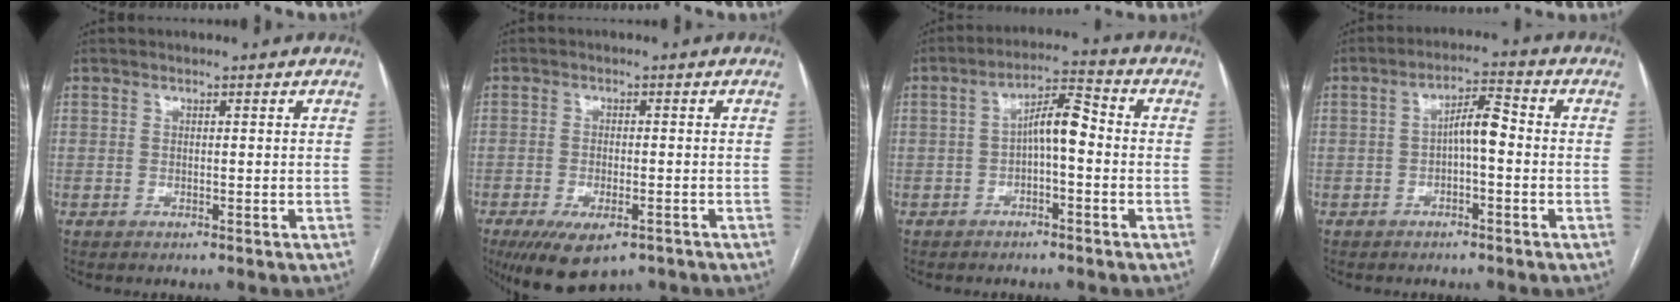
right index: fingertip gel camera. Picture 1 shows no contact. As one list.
[{"total": 8.4, "force": [-5.3, 3.3, 5.6], "torque": [-0.094, -0.014, -0.077]}, {"total": 6.1, "force": [-0.6, 1.6, 5.8], "torque": [-0.100, 0.027, -0.012]}, {"total": 4.8, "force": [-0.6, 1.2, 4.6], "torque": [-0.077, 0.020, -0.009]}]